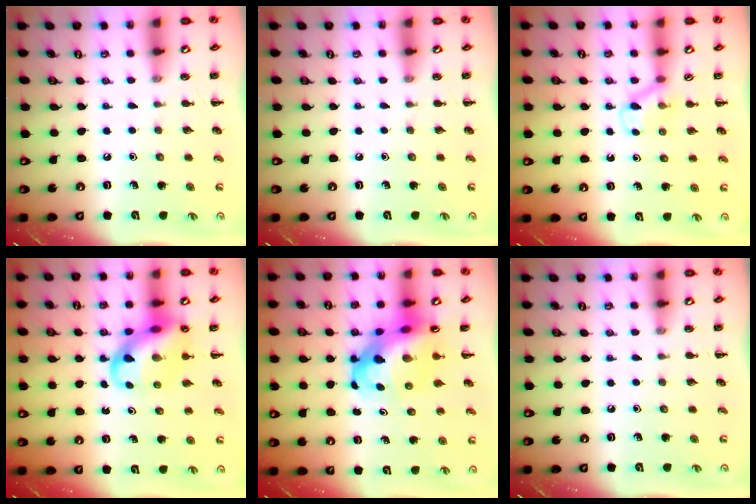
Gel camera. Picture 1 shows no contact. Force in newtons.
{"total": 0.0}
{"total": 3.8, "press": 3.6, "slide": 1.4}
{"total": 12.7, "press": 12.2, "slide": 3.4}
{"total": 10.5, "press": 10.0, "slide": 3.0}
{"total": 0.0}